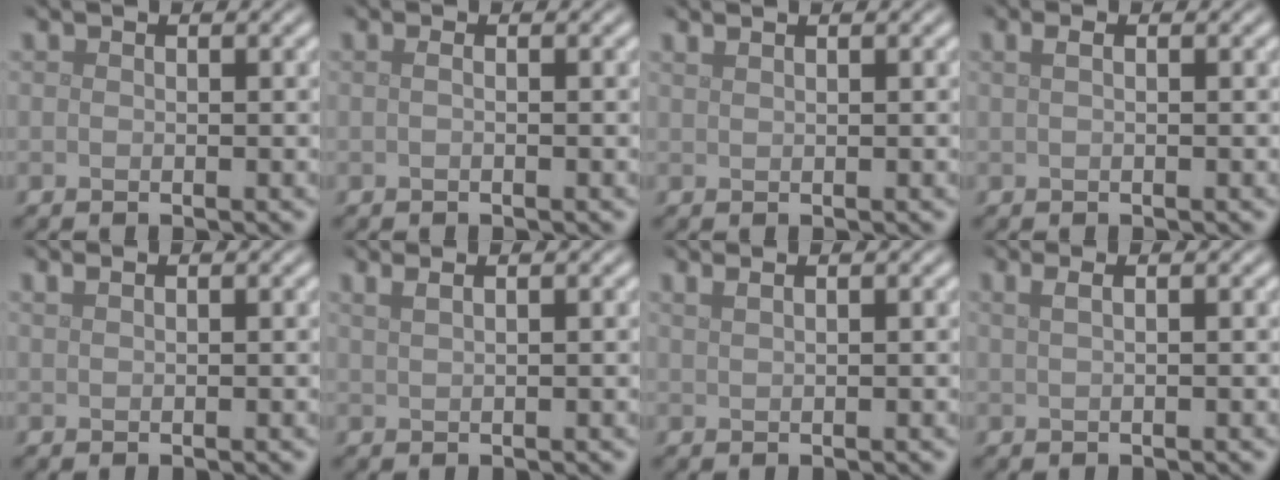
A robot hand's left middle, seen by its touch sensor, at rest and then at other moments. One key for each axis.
{"total": 0.7, "fx": 0.0, "fy": 0.3, "fz": 0.6, "tx": -0.011, "ty": -0.002, "tz": -0.003}
{"total": 0.8, "fx": 0.7, "fy": 0.2, "fz": 0.4, "tx": -0.005, "ty": 0.000, "tz": 0.010}
{"total": 1.1, "fx": 0.4, "fy": 0.4, "fz": 0.9, "tx": -0.018, "ty": 0.007, "tz": 0.005}
{"total": 0.8, "fx": 0.6, "fy": 0.2, "fz": 0.4, "tx": -0.010, "ty": 0.004, "tz": 0.012}
{"total": 2.5, "fx": 1.6, "fy": 1.1, "fz": 1.6, "tx": -0.011, "ty": 0.004, "tz": 0.004}
{"total": 1.9, "fx": 1.3, "fy": 0.8, "fz": 1.2, "tx": -0.008, "ty": -0.001, "tz": 0.009}
{"total": 2.7, "fx": 1.3, "fy": 1.3, "fz": 1.9, "tx": -0.015, "ty": 0.007, "tz": -0.003}